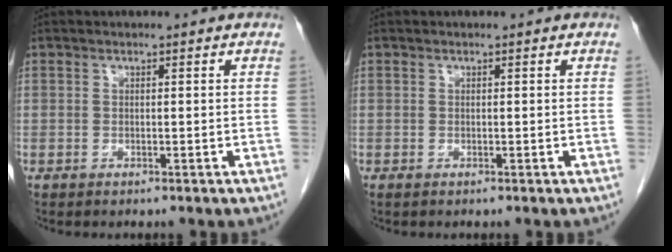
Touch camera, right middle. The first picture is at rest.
{"total": 0.0}